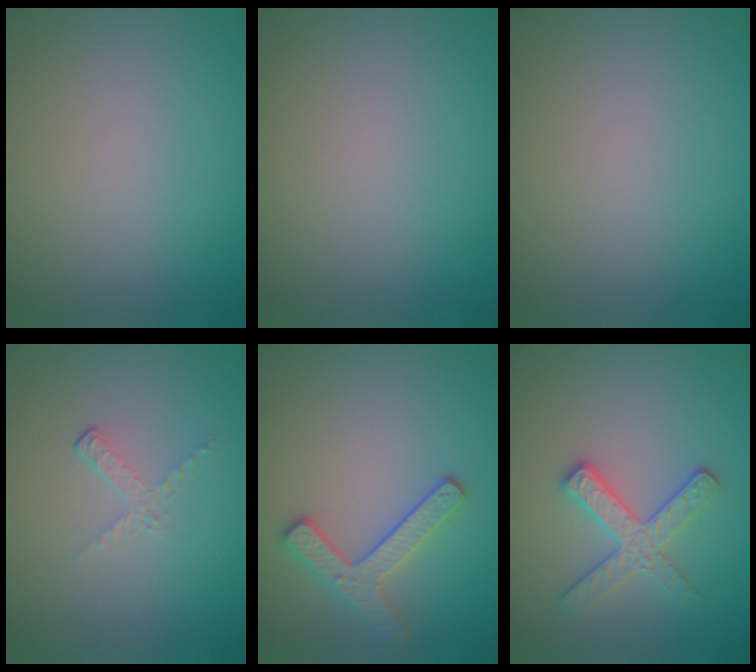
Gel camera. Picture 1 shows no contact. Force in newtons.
{"total": 0.0}
{"total": 0.0}
{"total": 1.1, "press": 0.4, "slide": 1.1}
{"total": 2.5, "press": 2.4, "slide": 0.5}
{"total": 2.8, "press": 2.6, "slide": 1.0}